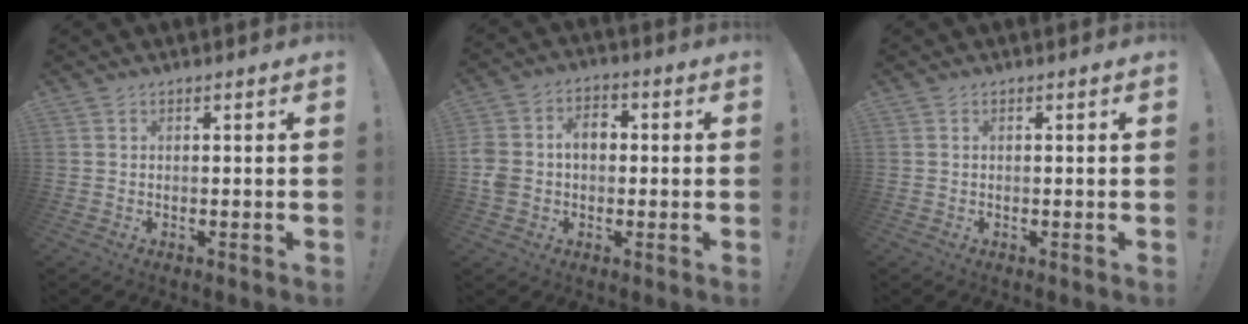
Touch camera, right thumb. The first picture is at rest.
{"total": 9.4, "force": [0.4, 7.5, 5.7], "torque": [-0.114, 0.014, 0.011]}
{"total": 0.0}